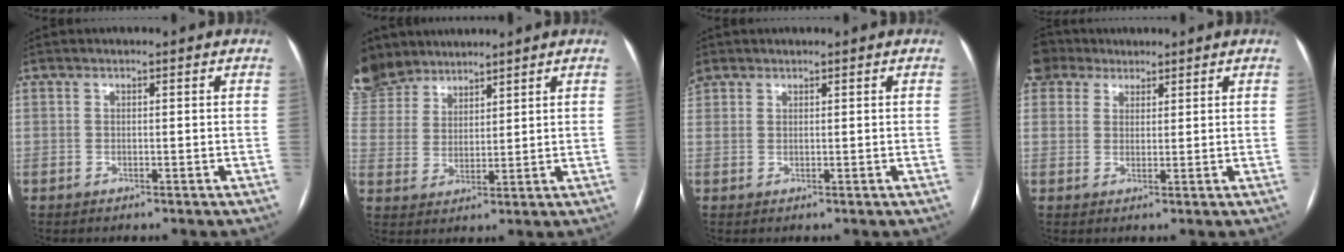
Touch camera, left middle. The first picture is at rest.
{"total": 12.1, "force": [10.7, 4.8, 3.0], "torque": [-0.106, 0.011, 0.223]}
{"total": 0.8, "force": [0.2, -0.6, -0.5], "torque": [0.002, 0.000, 0.013]}
{"total": 2.5, "force": [2.2, 0.6, -1.0], "torque": [0.017, 0.008, 0.045]}